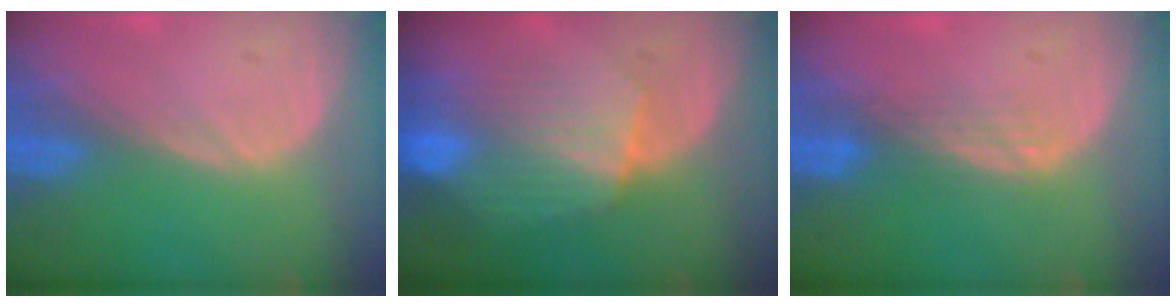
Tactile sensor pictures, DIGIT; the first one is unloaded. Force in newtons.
{"total": 8.4, "press": 8.0, "slide": 2.3}
{"total": 3.0, "press": 2.5, "slide": 1.7}